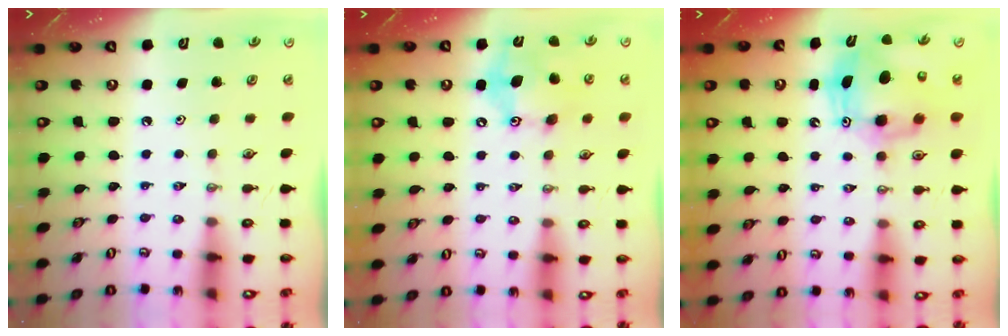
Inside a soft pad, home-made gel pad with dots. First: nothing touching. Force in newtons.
{"total": 12.0, "press": 12.0, "slide": 0.3}
{"total": 10.2, "press": 10.0, "slide": 2.0}